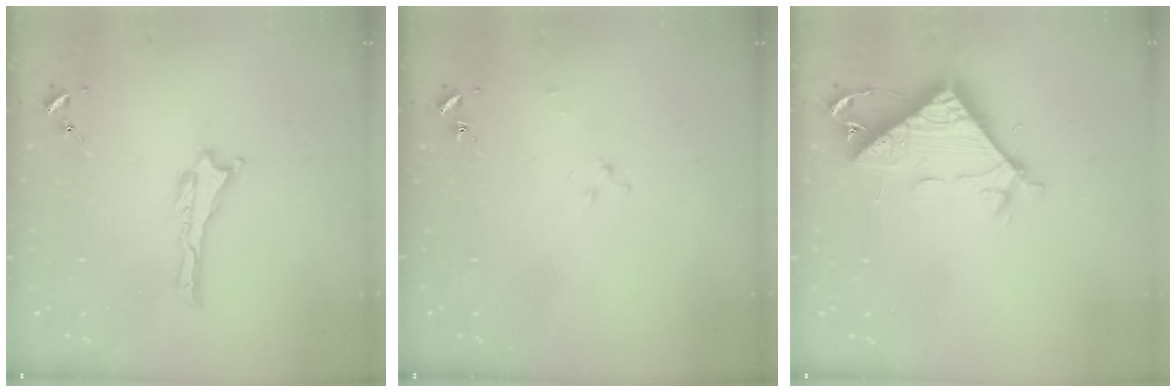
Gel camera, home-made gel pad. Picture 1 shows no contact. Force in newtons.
{"total": 1.6, "press": 1.6, "slide": 0.2}
{"total": 9.7, "press": 9.7, "slide": 0.8}